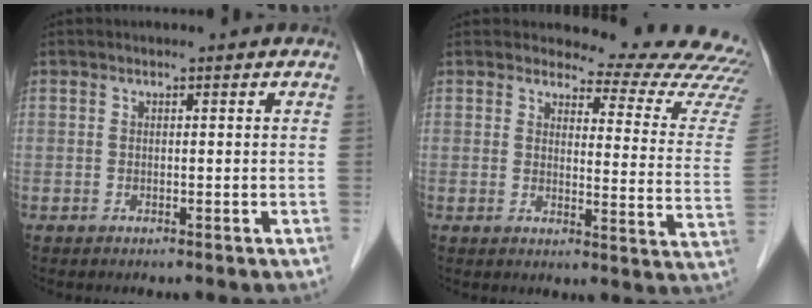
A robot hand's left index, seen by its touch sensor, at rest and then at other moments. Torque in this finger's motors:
{"motor_torque": [0.80, -1.13, 0.23, 0.01]}